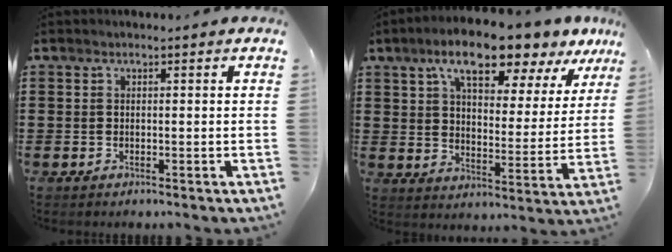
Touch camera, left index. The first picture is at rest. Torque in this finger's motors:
{"motor_torque": [2.14, 0.00, 1.05, 0.21]}